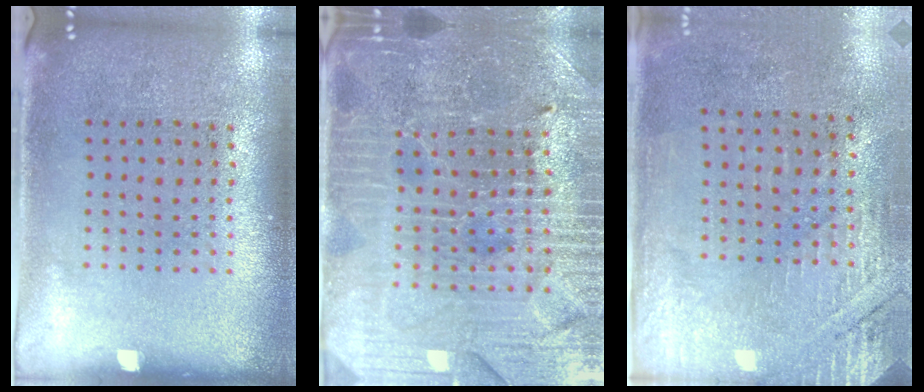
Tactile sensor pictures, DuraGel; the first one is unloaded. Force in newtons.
{"total": 4.3, "press": 4.2, "slide": 1.0}
{"total": 2.8, "press": 2.5, "slide": 1.2}